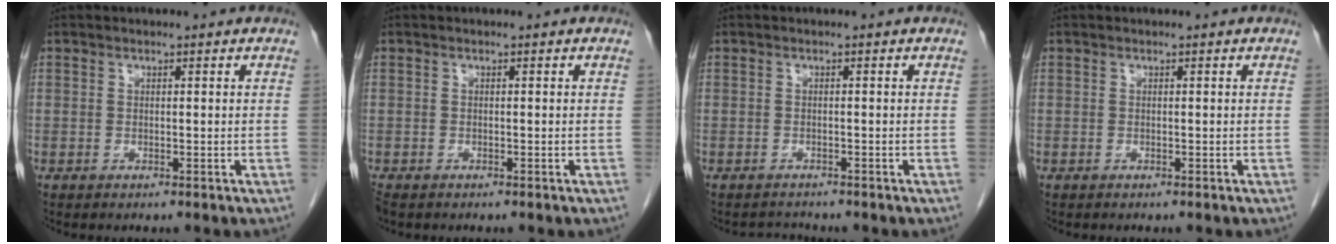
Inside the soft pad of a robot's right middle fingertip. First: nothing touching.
{"total": 1.6, "force": [-1.3, 0.8, 0.7], "torque": [-0.019, -0.005, -0.021]}
{"total": 1.1, "force": [-1.1, 0.1, -0.3], "torque": [0.005, -0.006, -0.015]}
{"total": 0.0}